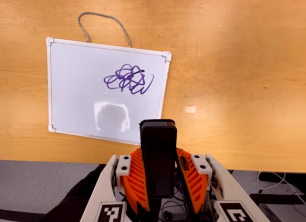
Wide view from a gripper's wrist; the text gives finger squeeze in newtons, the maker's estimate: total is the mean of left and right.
{"total": 4.6, "left": 3.3, "right": 5.8}